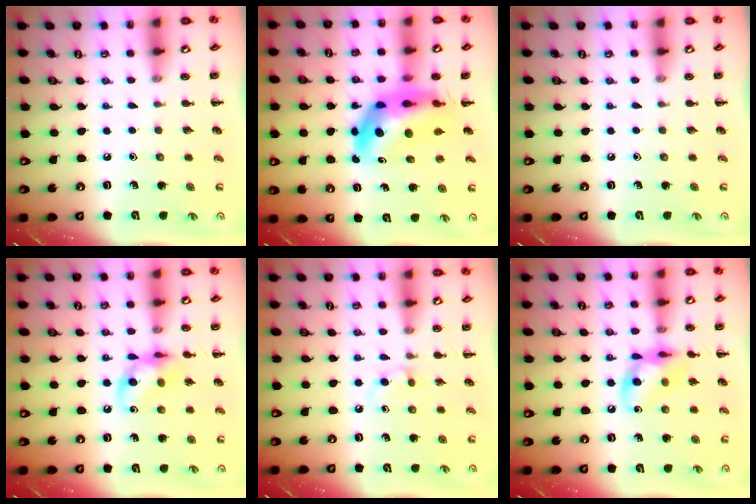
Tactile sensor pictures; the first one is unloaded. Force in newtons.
{"total": 13.4, "press": 12.8, "slide": 4.0}
{"total": 0.0}
{"total": 11.2, "press": 11.1, "slide": 1.4}
{"total": 3.5, "press": 3.3, "slide": 1.4}
{"total": 12.3, "press": 12.2, "slide": 1.3}